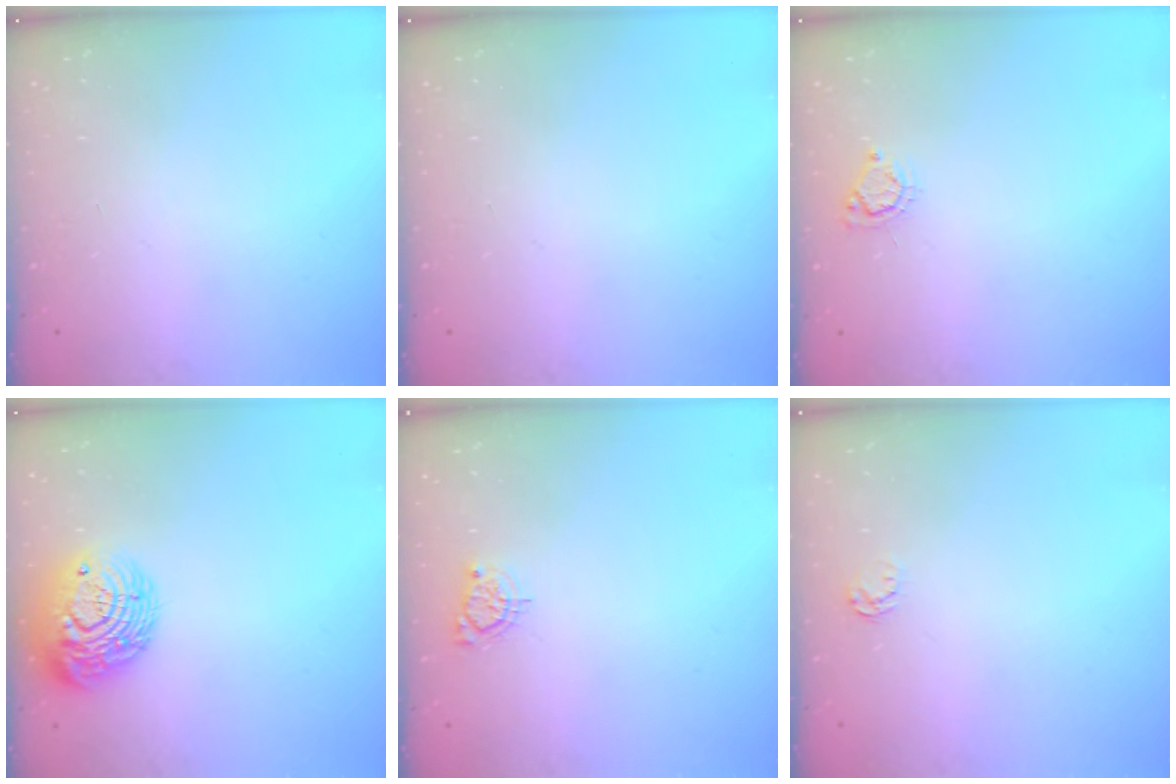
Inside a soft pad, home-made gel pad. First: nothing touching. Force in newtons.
{"total": 0.0}
{"total": 5.0, "press": 5.0, "slide": 0.5}
{"total": 14.2, "press": 14.1, "slide": 1.0}
{"total": 3.8, "press": 3.8, "slide": 0.5}
{"total": 2.5, "press": 2.5, "slide": 0.4}